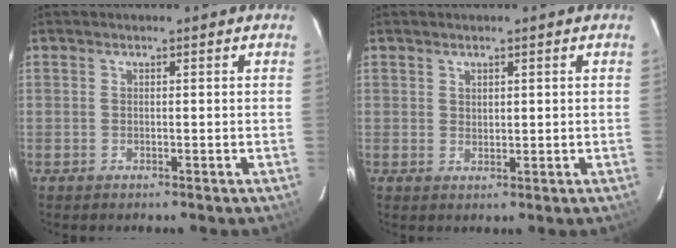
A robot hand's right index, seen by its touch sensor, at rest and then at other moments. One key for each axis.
{"total": 1.3, "fx": 0.9, "fy": 0.8, "fz": 0.4, "tx": -0.005, "ty": 0.003, "tz": 0.017}